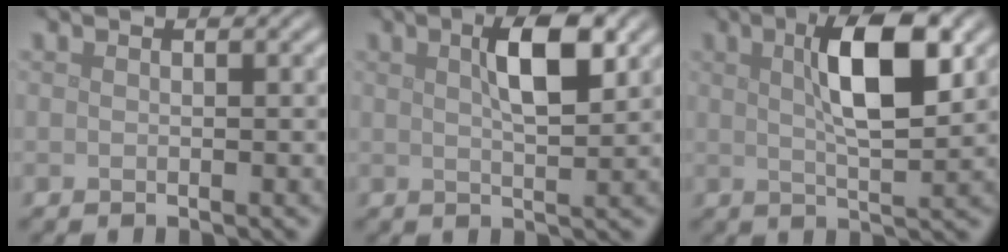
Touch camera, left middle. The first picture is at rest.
{"total": 4.6, "force": [1.8, 1.2, 4.1], "torque": [-0.069, 0.010, 0.028]}
{"total": 7.0, "force": [2.2, 2.0, 6.4], "torque": [-0.104, 0.011, 0.034]}